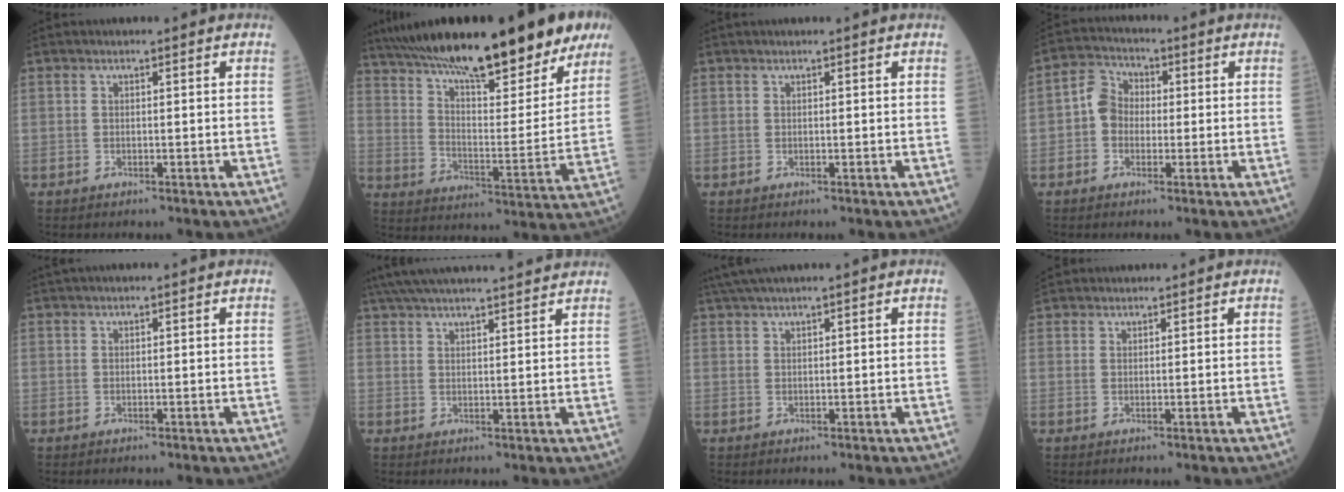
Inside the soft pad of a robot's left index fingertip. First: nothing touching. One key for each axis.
{"total": 30.5, "fx": 23.0, "fy": 6.8, "fz": 18.9, "tx": -0.301, "ty": 0.015, "tz": 0.323}
{"total": 0.0}
{"total": 4.9, "fx": -0.4, "fy": 4.1, "fz": 2.6, "tx": -0.053, "ty": 0.022, "tz": -0.017}
{"total": 1.5, "fx": 1.3, "fy": -0.2, "fz": 0.7, "tx": -0.013, "ty": 0.019, "tz": 0.028}
{"total": 18.5, "fx": 16.8, "fy": 1.4, "fz": 7.8, "tx": -0.139, "ty": 0.041, "tz": 0.245}
{"total": 4.2, "fx": 3.5, "fy": -0.9, "fz": 2.2, "tx": -0.043, "ty": 0.025, "tz": 0.070}
{"total": 3.9, "fx": 3.7, "fy": 1.0, "fz": 0.7, "tx": -0.013, "ty": 0.037, "tz": 0.066}